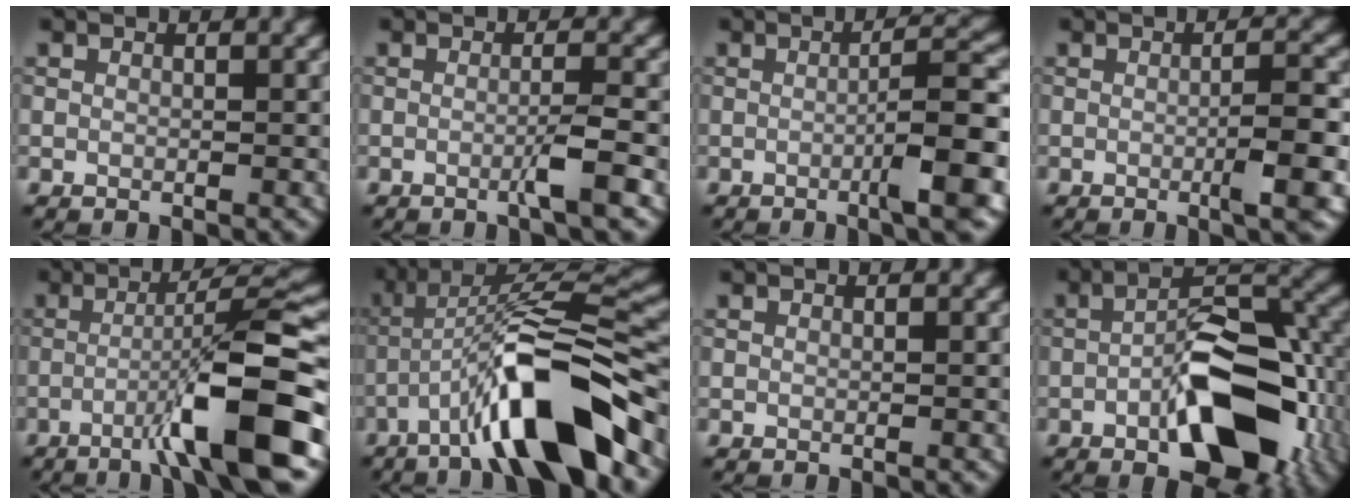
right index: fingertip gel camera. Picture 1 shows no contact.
{"total": 2.4, "force": [-0.9, 0.0, 2.3], "torque": [-0.036, 0.005, -0.023]}
{"total": 5.8, "force": [-1.6, 0.7, 5.5], "torque": [-0.075, 0.014, -0.034]}
{"total": 4.1, "force": [-1.0, 0.6, 4.0], "torque": [-0.057, 0.005, -0.019]}
{"total": 9.8, "force": [-3.7, 1.0, 9.1], "torque": [-0.129, 0.018, -0.066]}
{"total": 11.5, "force": [-6.2, 2.2, 9.5], "torque": [-0.158, 0.020, -0.109]}
{"total": 0.0}
{"total": 11.0, "force": [-3.8, 4.9, 9.1], "torque": [-0.136, 0.006, -0.067]}